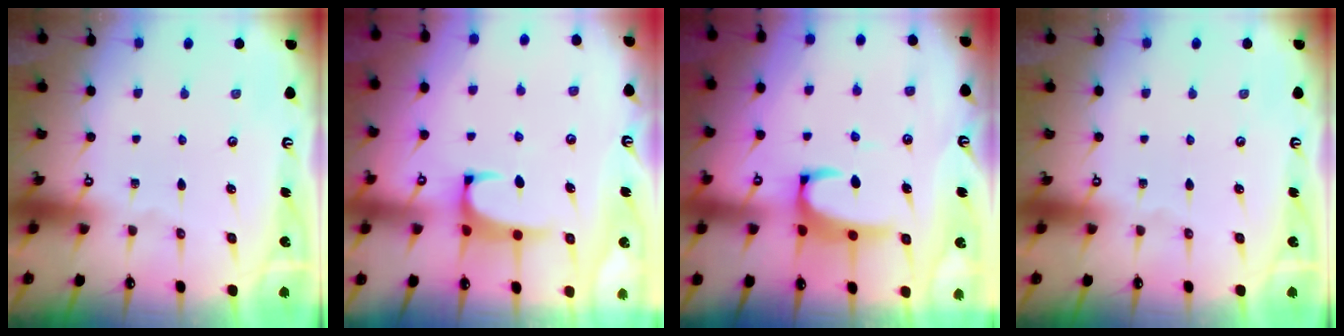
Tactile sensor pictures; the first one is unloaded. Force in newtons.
{"total": 1.2, "press": 1.0, "slide": 0.7}
{"total": 3.5, "press": 3.4, "slide": 0.9}
{"total": 0.0}